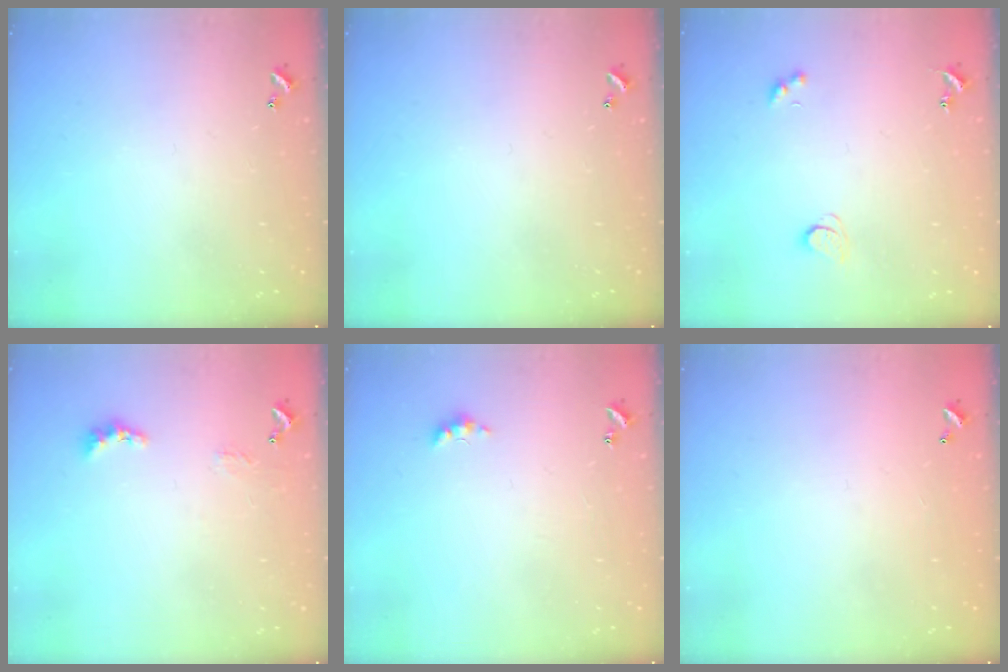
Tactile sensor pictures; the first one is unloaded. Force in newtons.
{"total": 0.0}
{"total": 2.0, "press": 1.9, "slide": 0.5}
{"total": 2.1, "press": 2.0, "slide": 0.5}
{"total": 2.8, "press": 2.7, "slide": 0.7}
{"total": 3.0, "press": 3.0, "slide": 0.1}